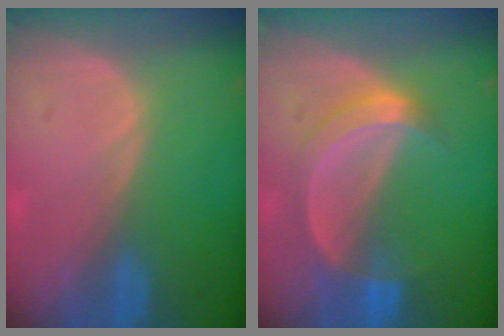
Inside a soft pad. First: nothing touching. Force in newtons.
{"total": 5.9, "press": 5.5, "slide": 2.1}